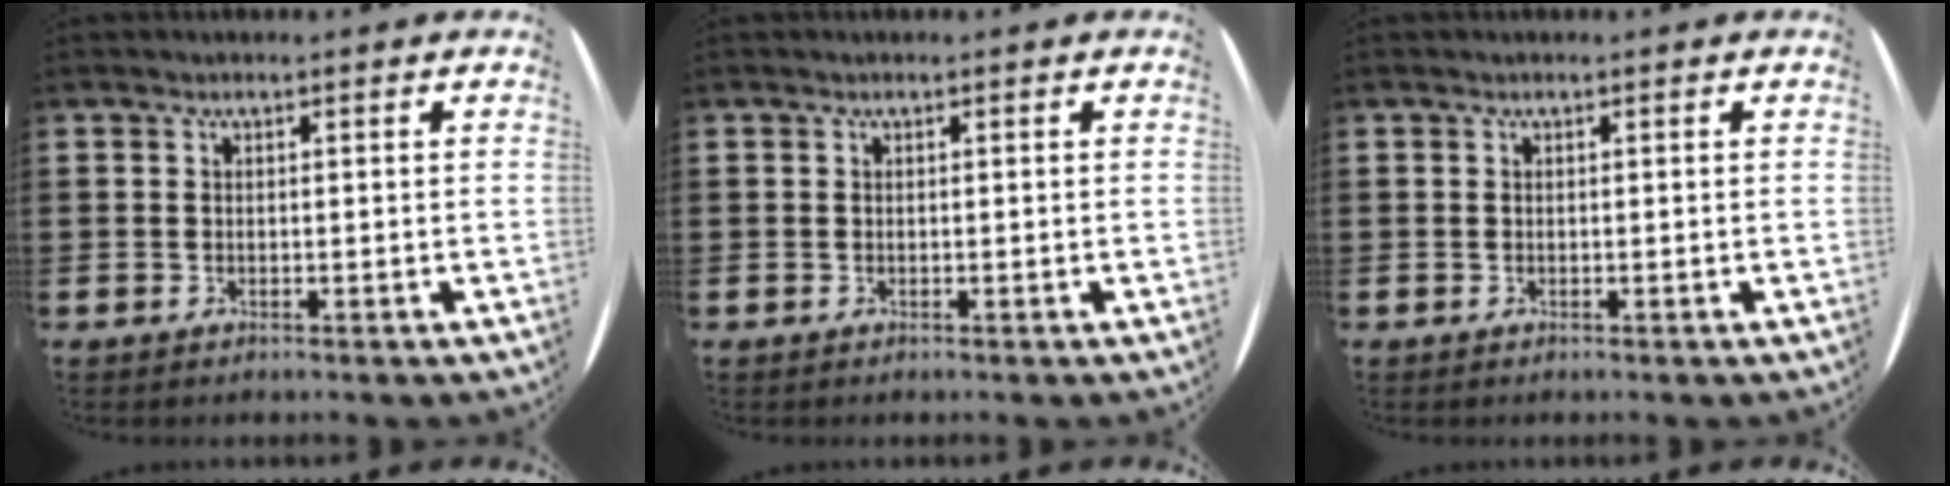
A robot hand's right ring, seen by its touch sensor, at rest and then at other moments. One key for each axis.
{"total": 0.0}
{"total": 0.0}